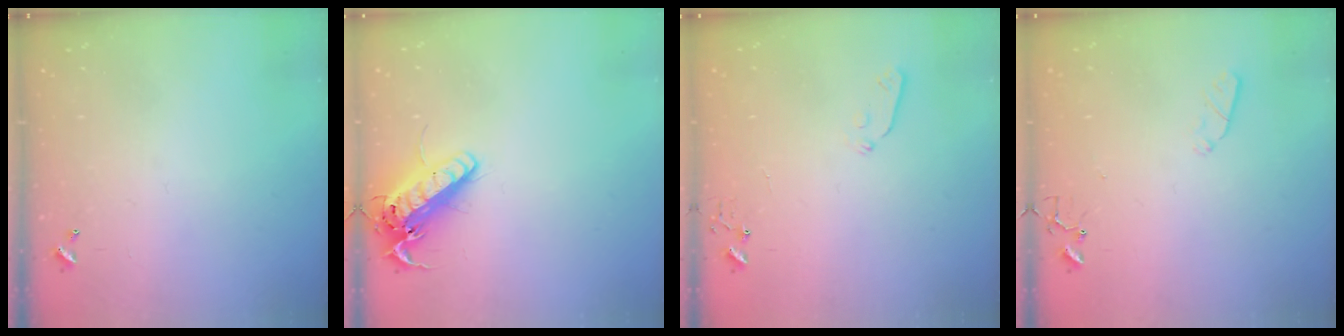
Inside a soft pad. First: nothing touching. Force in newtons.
{"total": 16.4, "press": 16.2, "slide": 2.7}
{"total": 4.8, "press": 4.7, "slide": 0.7}
{"total": 3.6, "press": 3.5, "slide": 0.6}